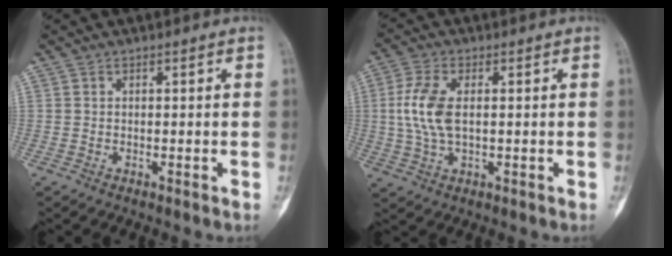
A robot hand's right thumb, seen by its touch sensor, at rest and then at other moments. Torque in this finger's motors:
{"motor_torque": [1.03, 0.90, 0.54, -0.48, 0.28]}